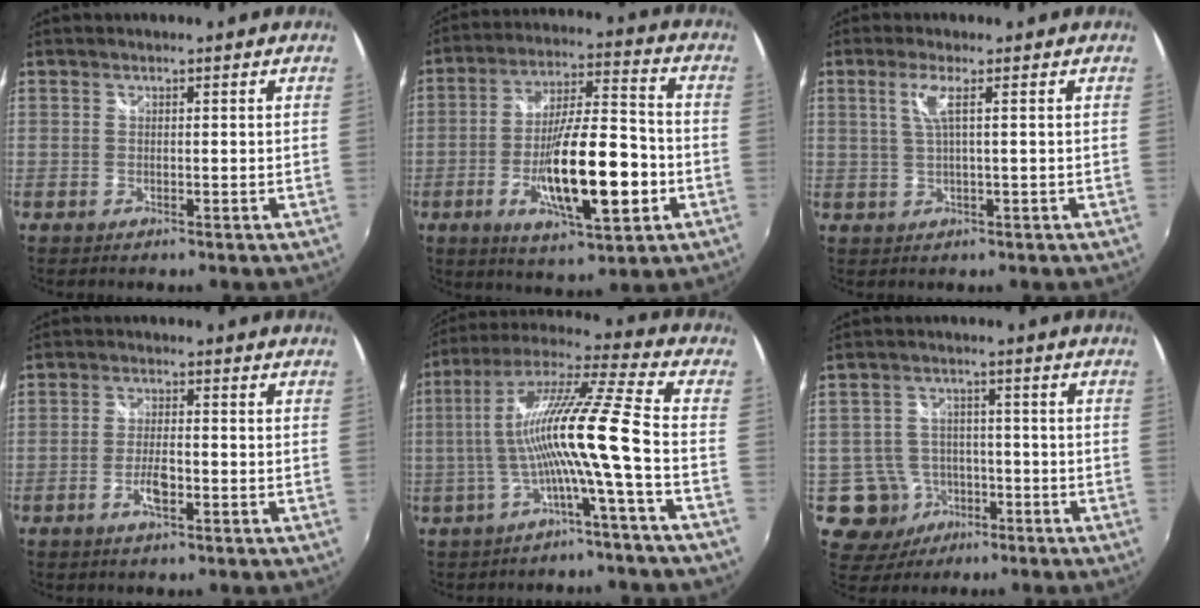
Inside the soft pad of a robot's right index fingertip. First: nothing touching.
{"total": 17.3, "force": [-5.1, 4.5, 15.9], "torque": [-0.283, -0.007, -0.080]}
{"total": 3.3, "force": [0.9, -0.5, 3.2], "torque": [-0.060, 0.001, 0.021]}
{"total": 4.3, "force": [-1.8, 1.4, 3.7], "torque": [-0.076, -0.003, -0.034]}
{"total": 13.1, "force": [-3.2, -1.8, 12.6], "torque": [-0.219, 0.004, -0.058]}
{"total": 8.8, "force": [-3.2, 8.0, 1.4], "torque": [-0.052, 0.023, -0.037]}